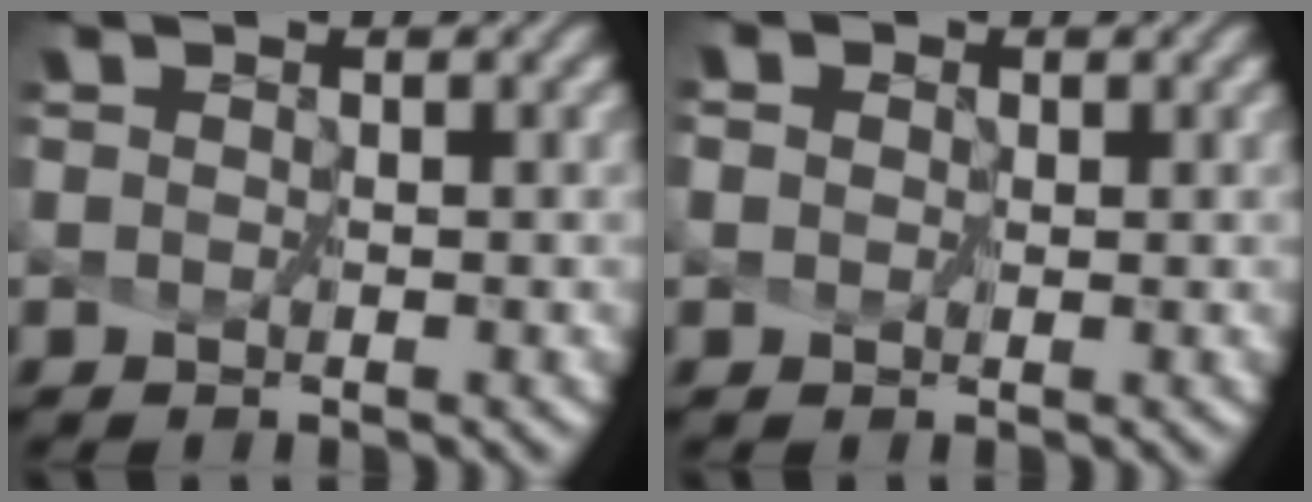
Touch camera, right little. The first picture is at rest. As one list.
[{"total": 1.5, "force": [0.4, 1.3, 0.8], "torque": [-0.012, 0.010, 0.000]}]